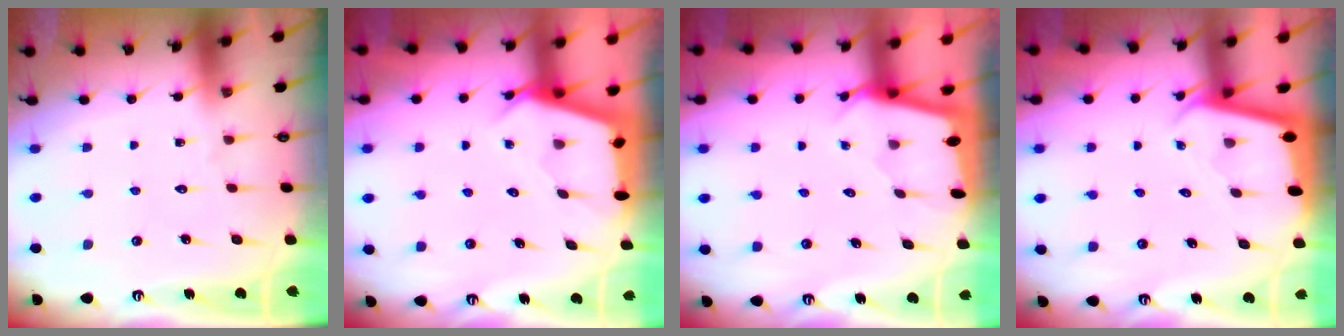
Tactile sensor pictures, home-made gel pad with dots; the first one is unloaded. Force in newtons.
{"total": 2.9, "press": 2.9, "slide": 0.3}
{"total": 1.6, "press": 1.6, "slide": 0.2}
{"total": 2.0, "press": 2.0, "slide": 0.1}